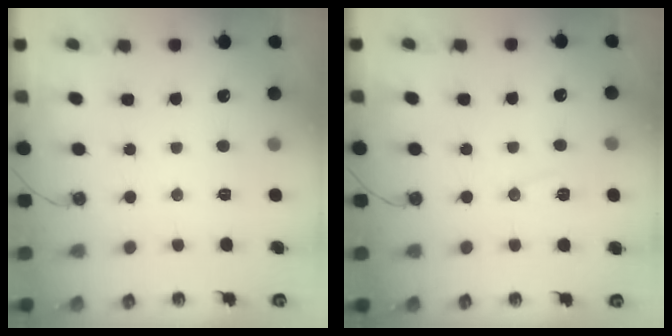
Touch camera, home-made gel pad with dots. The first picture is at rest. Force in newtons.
{"total": 6.7, "press": 5.7, "slide": 3.6}